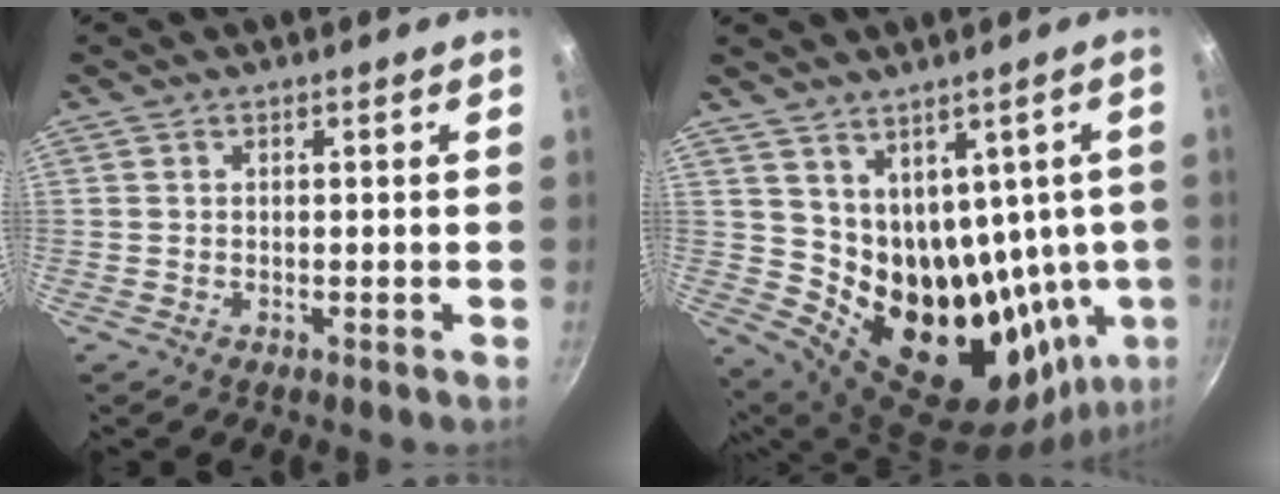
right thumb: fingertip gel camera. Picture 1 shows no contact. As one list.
[{"total": 17.8, "force": [4.9, 12.8, 11.4], "torque": [-0.123, -0.026, 0.114]}]